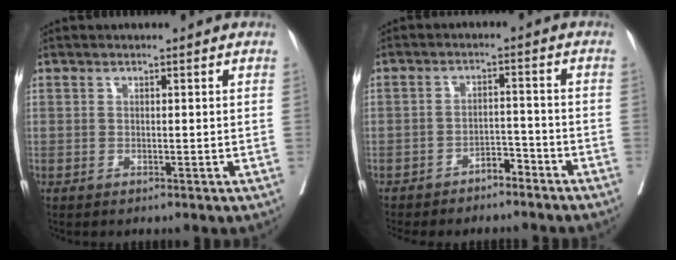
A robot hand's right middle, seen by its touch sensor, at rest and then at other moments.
{"total": 4.3, "force": [-3.5, 1.7, 1.8], "torque": [-0.030, 0.012, -0.053]}